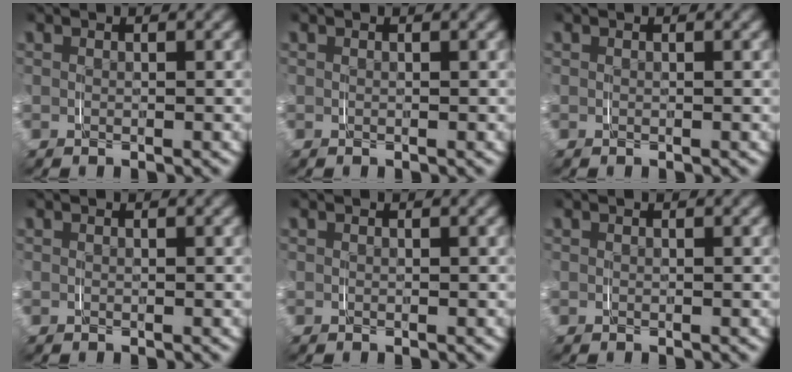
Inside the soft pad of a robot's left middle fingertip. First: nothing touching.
{"total": 0.0}
{"total": 0.0}
{"total": 0.0}
{"total": 0.0}
{"total": 0.0}